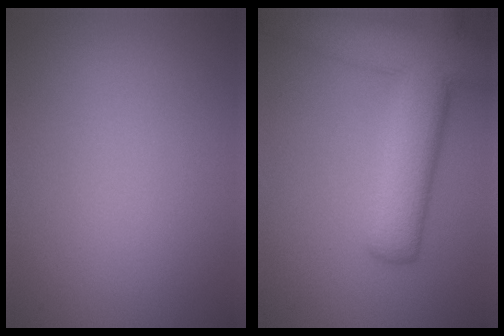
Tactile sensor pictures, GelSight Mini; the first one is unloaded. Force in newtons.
{"total": 9.6, "press": 9.6, "slide": 0.6}